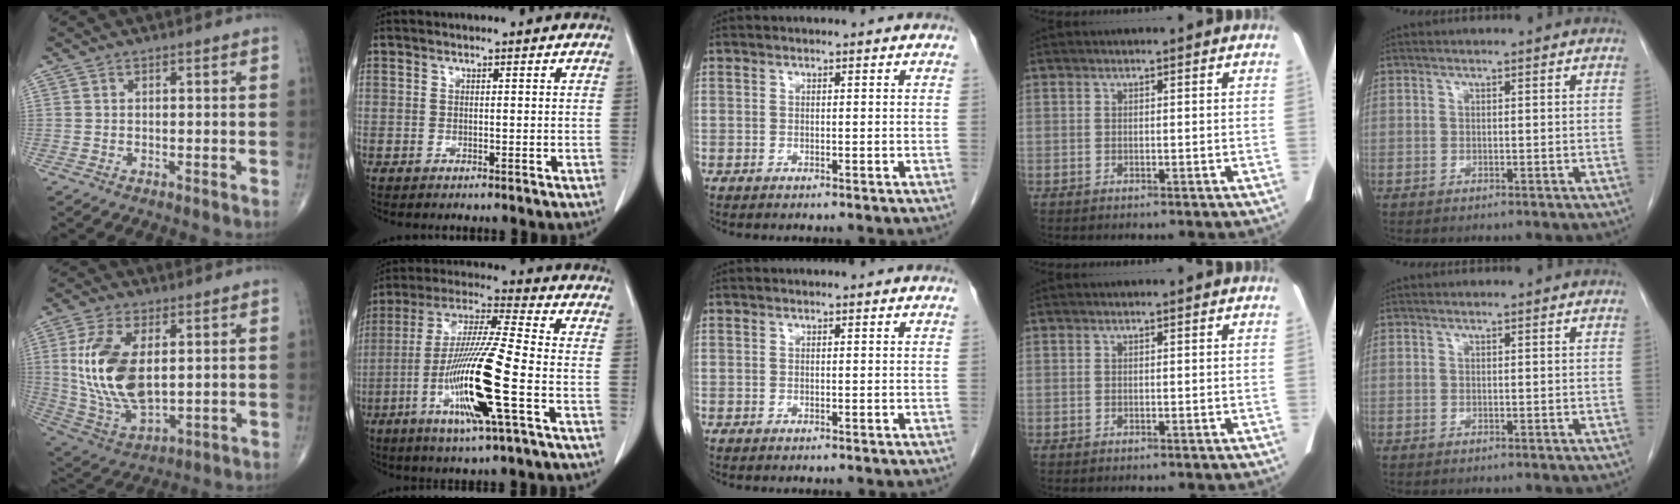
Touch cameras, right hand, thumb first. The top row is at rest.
{"thumb": {"total": 17.0, "force": [2.7, 8.9, 14.2], "torque": [-0.285, -0.018, 0.065]}, "index": {"total": 16.0, "force": [-5.1, 0.0, 15.1], "torque": [-0.304, -0.018, -0.098]}}